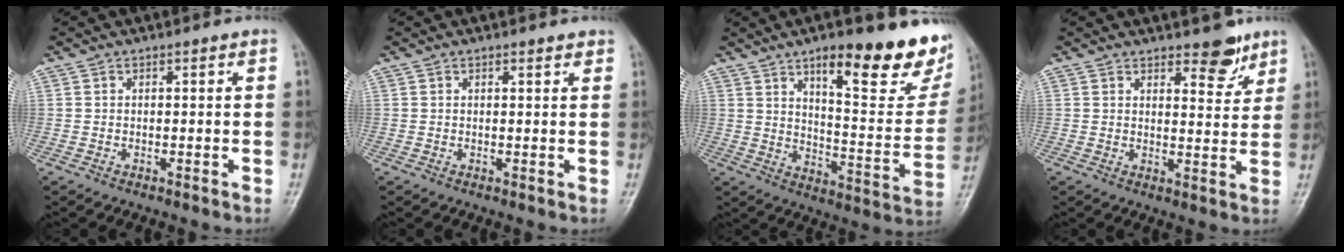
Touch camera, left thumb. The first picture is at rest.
{"total": 1.3, "force": [1.1, 0.4, 0.6], "torque": [-0.005, -0.003, 0.012]}
{"total": 22.1, "force": [13.8, 6.5, 15.9], "torque": [-0.166, -0.074, 0.201]}
{"total": 5.8, "force": [4.1, 2.4, 3.2], "torque": [-0.018, -0.029, 0.057]}